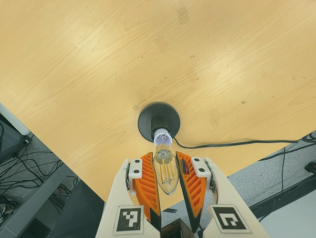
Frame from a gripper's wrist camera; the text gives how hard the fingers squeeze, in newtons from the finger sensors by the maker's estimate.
{"total": 14.5, "left": 15.6, "right": 13.4}